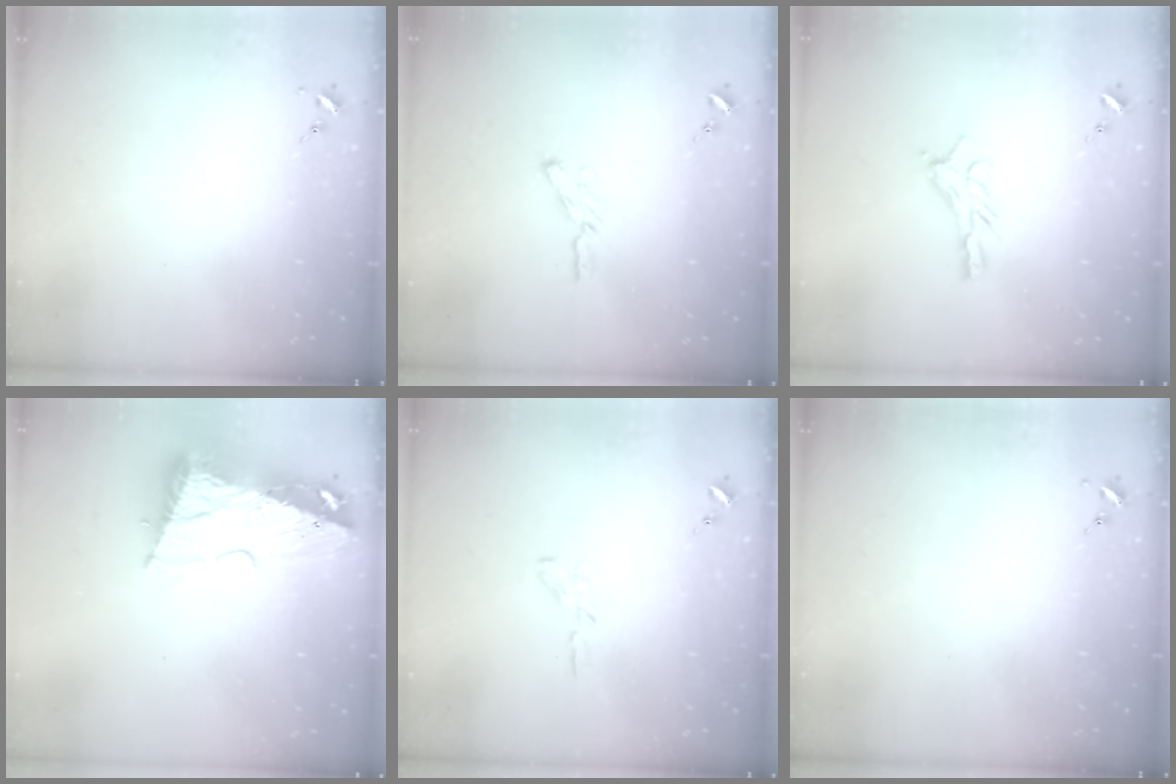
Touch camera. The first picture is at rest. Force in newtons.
{"total": 4.7, "press": 4.6, "slide": 0.6}
{"total": 9.5, "press": 9.5, "slide": 0.4}
{"total": 16.3, "press": 16.1, "slide": 2.0}
{"total": 3.8, "press": 3.8, "slide": 0.3}
{"total": 0.0}